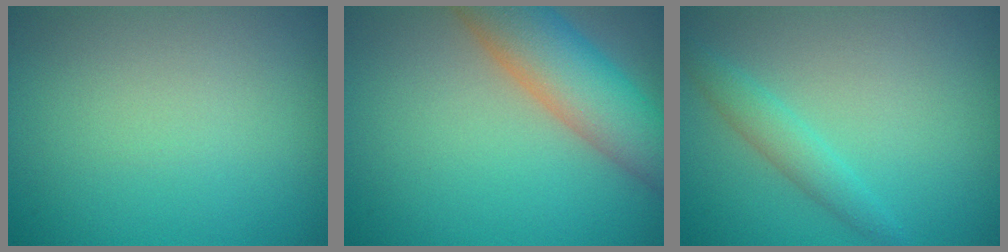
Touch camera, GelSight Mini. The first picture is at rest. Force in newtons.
{"total": 7.3, "press": 7.3, "slide": 0.4}
{"total": 1.9, "press": 1.9, "slide": 0.1}